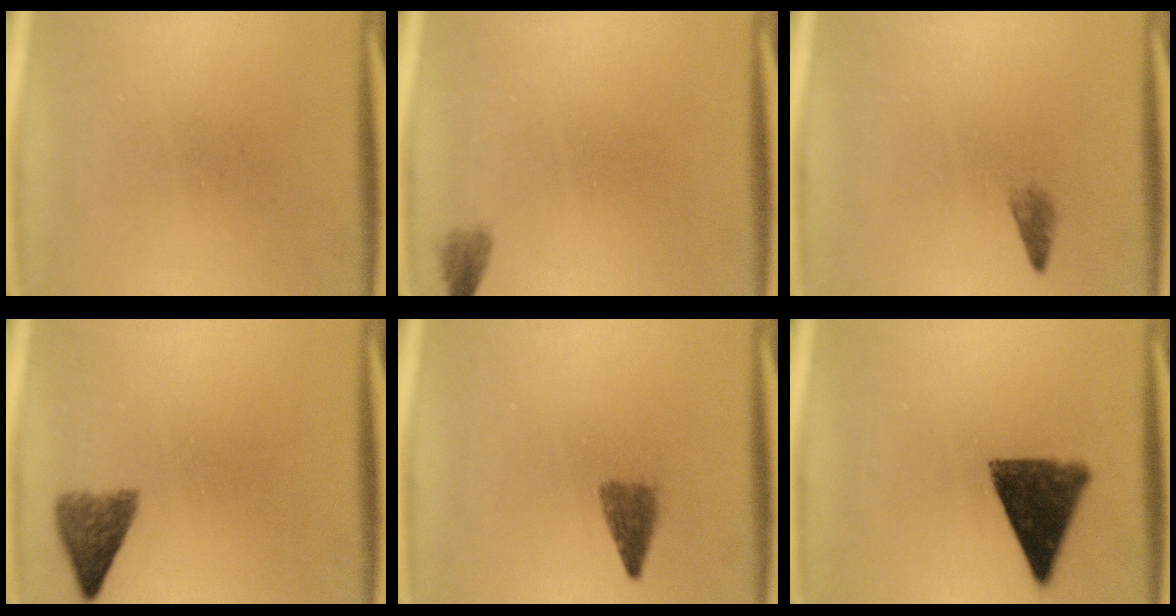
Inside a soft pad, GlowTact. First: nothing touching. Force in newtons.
{"total": 1.3}
{"total": 1.2}
{"total": 4.1}
{"total": 2.8}
{"total": 11.1}